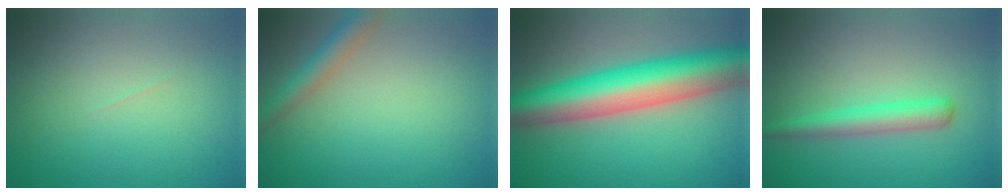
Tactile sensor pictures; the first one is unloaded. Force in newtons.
{"total": 2.6, "press": 2.6, "slide": 0.1}
{"total": 10.8, "press": 10.8, "slide": 0.3}
{"total": 2.8, "press": 2.8, "slide": 0.1}